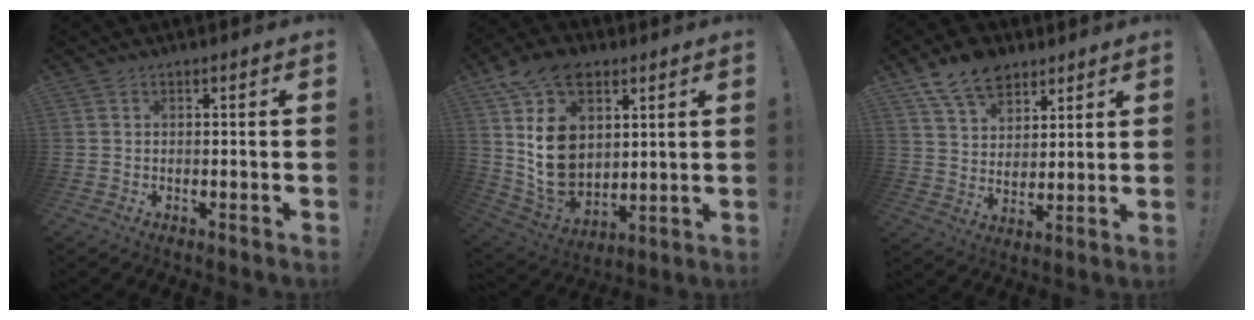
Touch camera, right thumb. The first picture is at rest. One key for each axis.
{"total": 20.4, "fx": 6.3, "fy": 14.6, "fz": 12.8, "tx": -0.249, "ty": -0.038, "tz": 0.119}
{"total": 12.2, "fx": 8.5, "fy": 7.5, "fz": 4.6, "tx": -0.075, "ty": -0.045, "tz": 0.163}